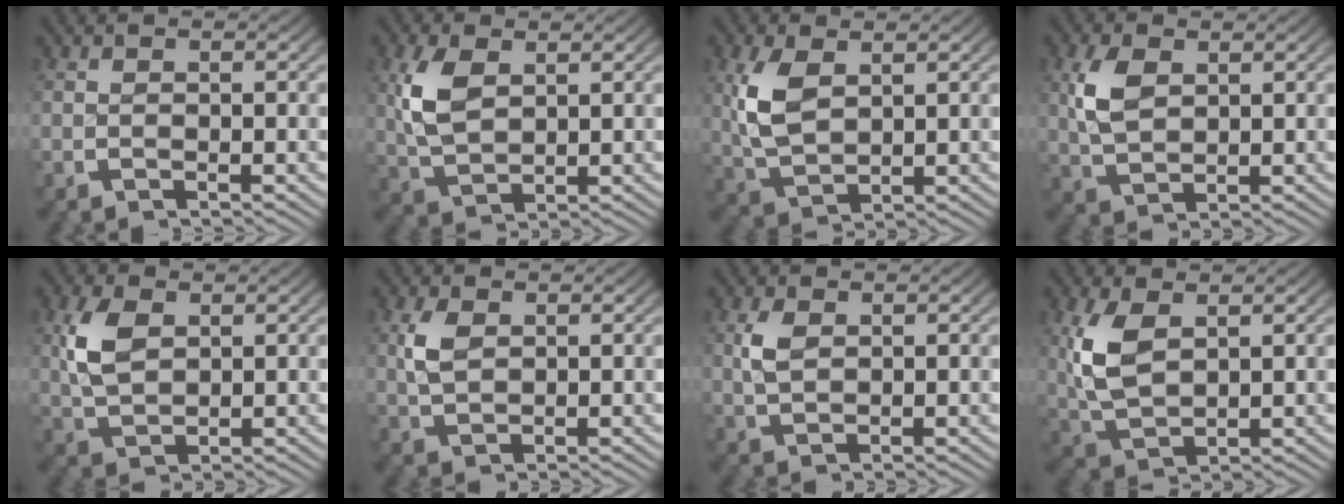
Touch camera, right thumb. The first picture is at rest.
{"total": 4.9, "force": [1.2, 3.4, 3.4], "torque": [-0.083, -0.015, 0.035]}
{"total": 5.4, "force": [1.0, 3.7, 3.8], "torque": [-0.095, -0.018, 0.033]}
{"total": 4.1, "force": [1.3, 2.7, 2.7], "torque": [-0.065, -0.009, 0.035]}
{"total": 4.5, "force": [1.3, 3.0, 3.1], "torque": [-0.073, -0.010, 0.035]}
{"total": 2.7, "force": [1.0, 1.8, 1.7], "torque": [-0.042, -0.004, 0.027]}
{"total": 2.2, "force": [0.9, 1.4, 1.4], "torque": [-0.033, -0.002, 0.024]}
{"total": 5.9, "force": [1.0, 4.0, 4.2], "torque": [-0.106, -0.018, 0.033]}